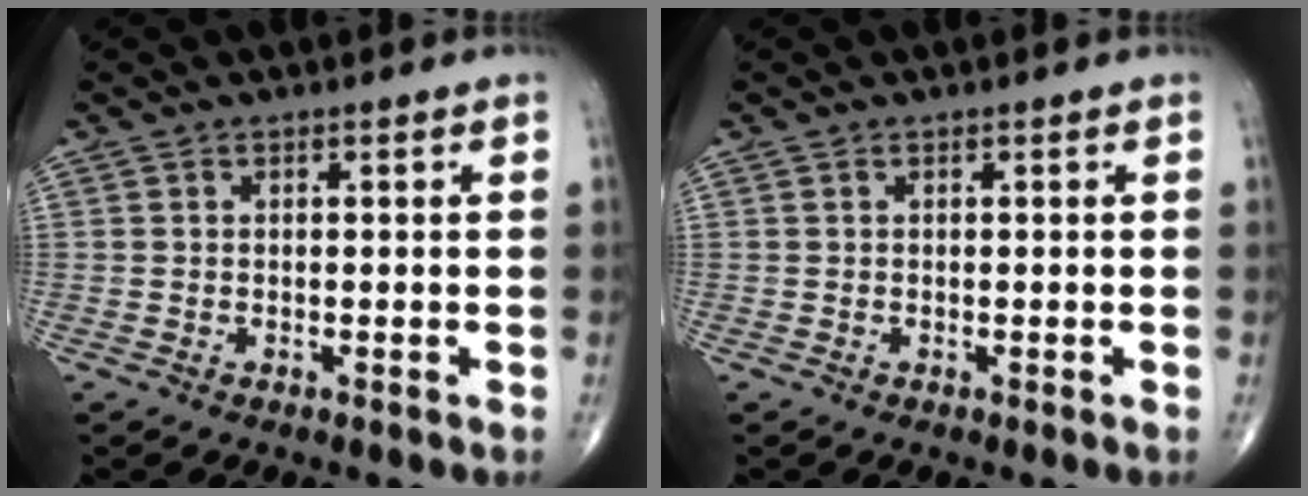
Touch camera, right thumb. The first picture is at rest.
{"total": 0.0}